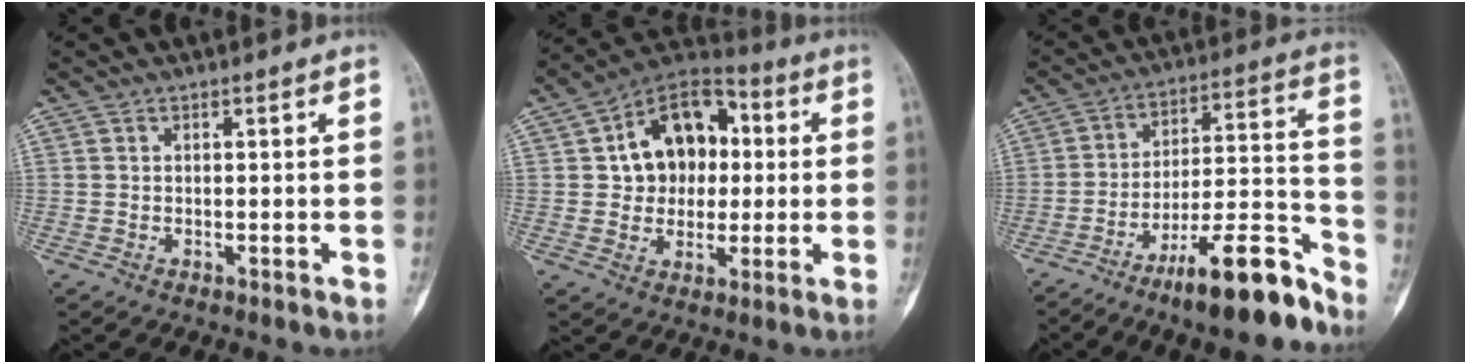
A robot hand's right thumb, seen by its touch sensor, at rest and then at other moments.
{"total": 15.1, "force": [2.3, 11.2, 9.8], "torque": [-0.102, 0.019, 0.029]}
{"total": 16.4, "force": [-11.5, 3.7, 11.1], "torque": [-0.153, 0.096, -0.188]}